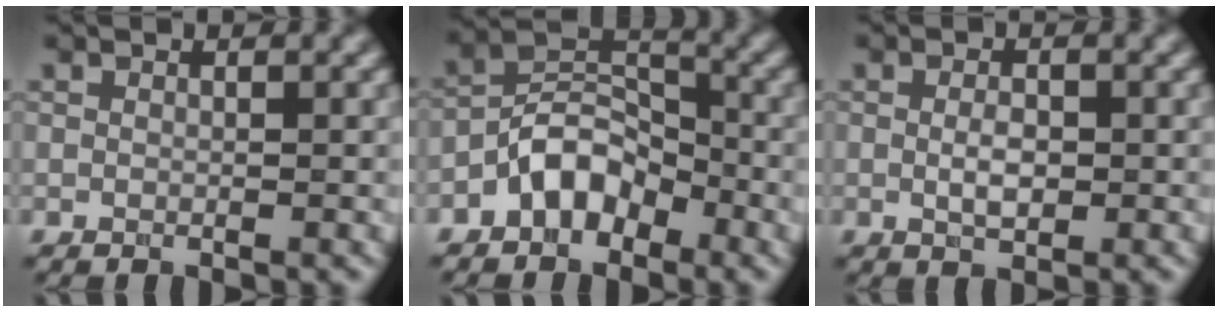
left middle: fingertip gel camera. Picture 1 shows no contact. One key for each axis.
{"total": 4.8, "fx": -2.9, "fy": 2.8, "fz": 2.6, "tx": -0.038, "ty": 0.016, "tz": -0.062}
{"total": 2.0, "fx": -0.1, "fy": 1.0, "fz": 1.8, "tx": -0.035, "ty": -0.003, "tz": -0.001}